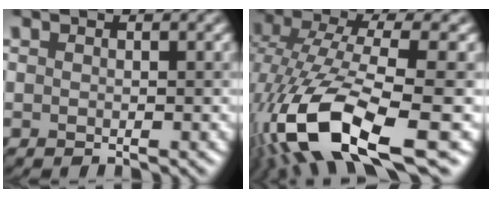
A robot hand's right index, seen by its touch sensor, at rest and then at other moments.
{"total": 13.0, "force": [-4.2, 4.8, 11.3], "torque": [-0.233, -0.004, -0.080]}